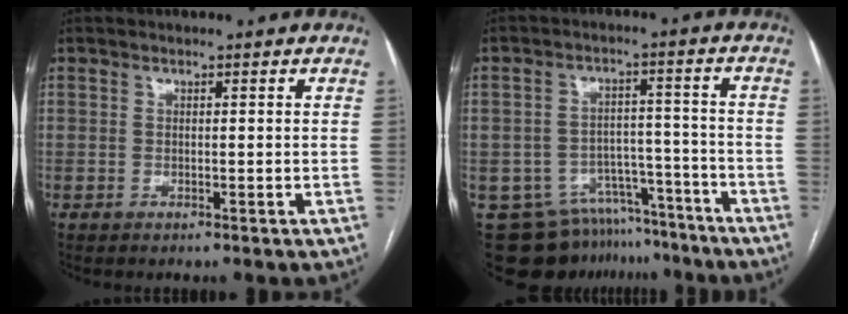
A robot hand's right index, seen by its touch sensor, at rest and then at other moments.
{"total": 12.8, "force": [-10.6, 6.9, 2.3], "torque": [-0.030, 0.038, -0.144]}